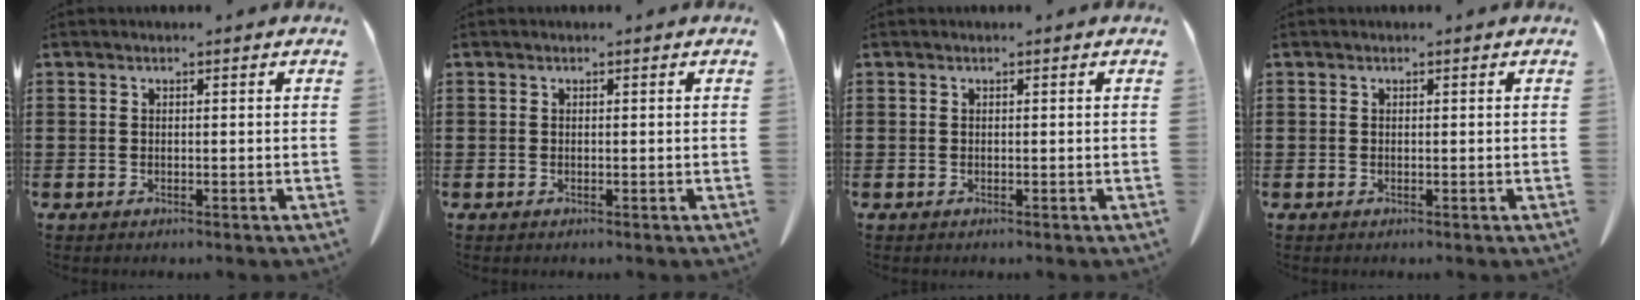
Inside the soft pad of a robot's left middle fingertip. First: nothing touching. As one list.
[{"total": 0.0}, {"total": 0.0}, {"total": 0.0}]